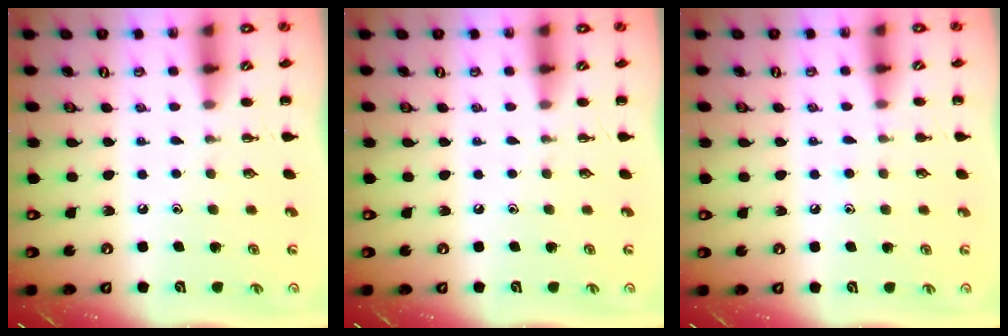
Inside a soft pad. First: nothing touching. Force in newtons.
{"total": 0.0}
{"total": 5.9, "press": 5.6, "slide": 1.9}